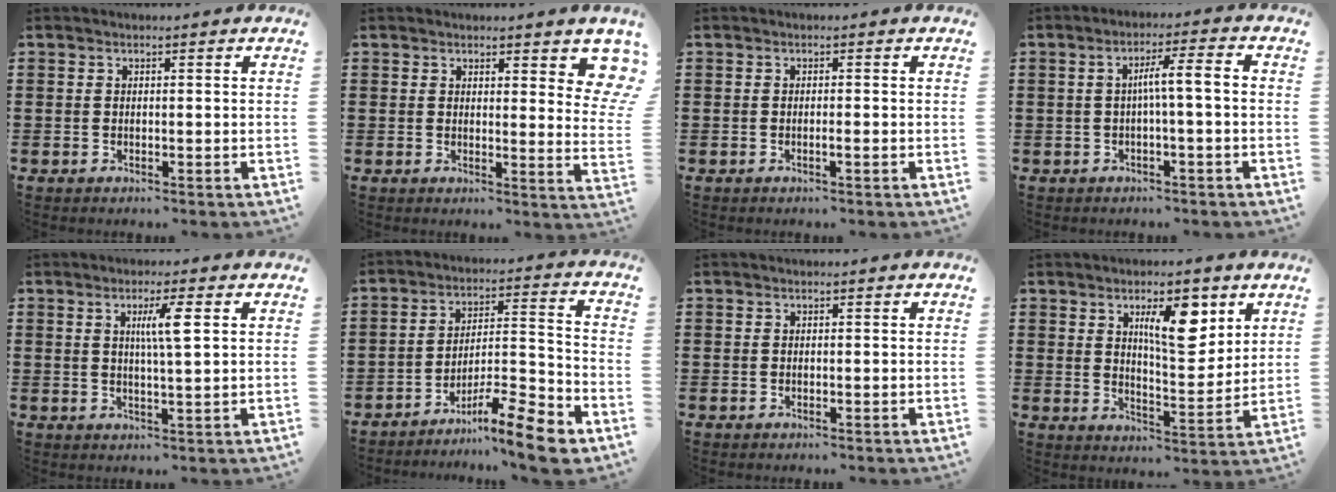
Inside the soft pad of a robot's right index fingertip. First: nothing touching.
{"total": 4.7, "force": [3.7, 1.2, 2.7], "torque": [-0.033, -0.012, 0.061]}
{"total": 0.8, "force": [-0.4, 0.0, 0.6], "torque": [-0.011, -0.003, -0.007]}
{"total": 4.5, "force": [-0.6, 0.2, 4.4], "torque": [-0.082, 0.003, -0.016]}
{"total": 4.7, "force": [1.5, -0.1, 4.5], "torque": [-0.089, -0.001, 0.020]}
{"total": 10.7, "force": [-8.5, 1.3, 6.3], "torque": [-0.086, 0.026, -0.159]}
{"total": 0.0}
{"total": 9.1, "force": [4.5, 3.3, 7.2], "torque": [-0.111, -0.009, 0.069]}